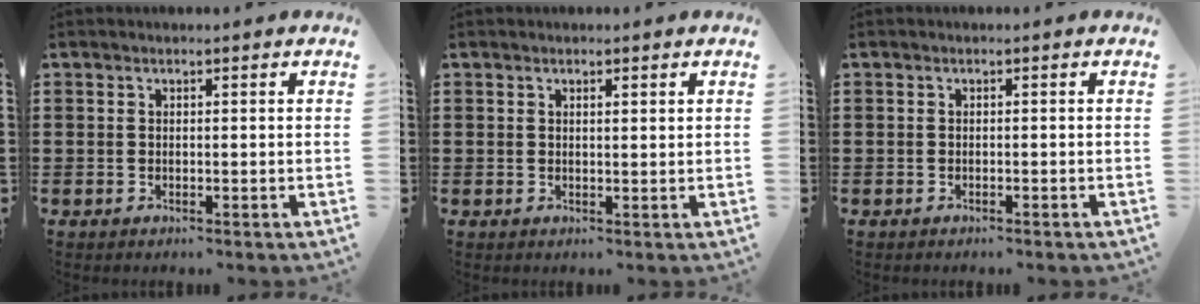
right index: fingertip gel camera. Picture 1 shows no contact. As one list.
[{"total": 0.8, "force": [0.4, 0.2, 0.6], "torque": [-0.012, 0.002, 0.008]}, {"total": 0.5, "force": [-0.5, 0.0, 0.1], "torque": [-0.004, -0.004, -0.010]}]